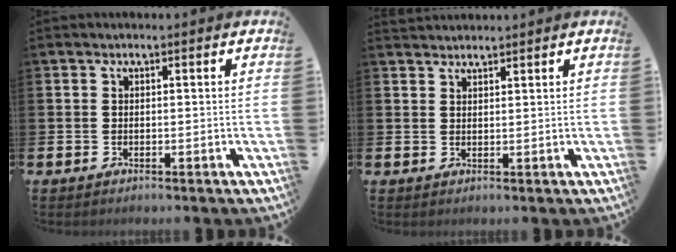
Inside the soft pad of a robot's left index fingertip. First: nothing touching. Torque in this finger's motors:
{"motor_torque": [-0.21, -0.47, 0.05, 0.02]}